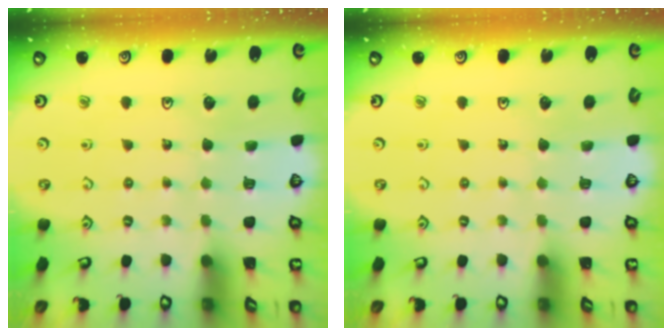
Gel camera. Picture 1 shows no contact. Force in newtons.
{"total": 0.0}